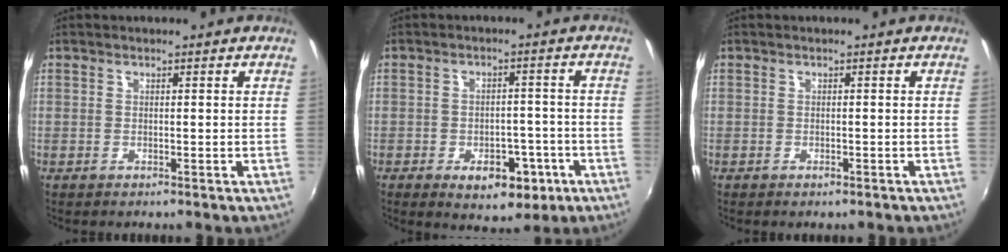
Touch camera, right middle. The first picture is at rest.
{"total": 8.8, "force": [-4.4, 5.3, 5.4], "torque": [-0.092, 0.000, -0.048]}
{"total": 0.7, "force": [-0.5, 0.4, 0.3], "torque": [-0.005, -0.002, -0.008]}